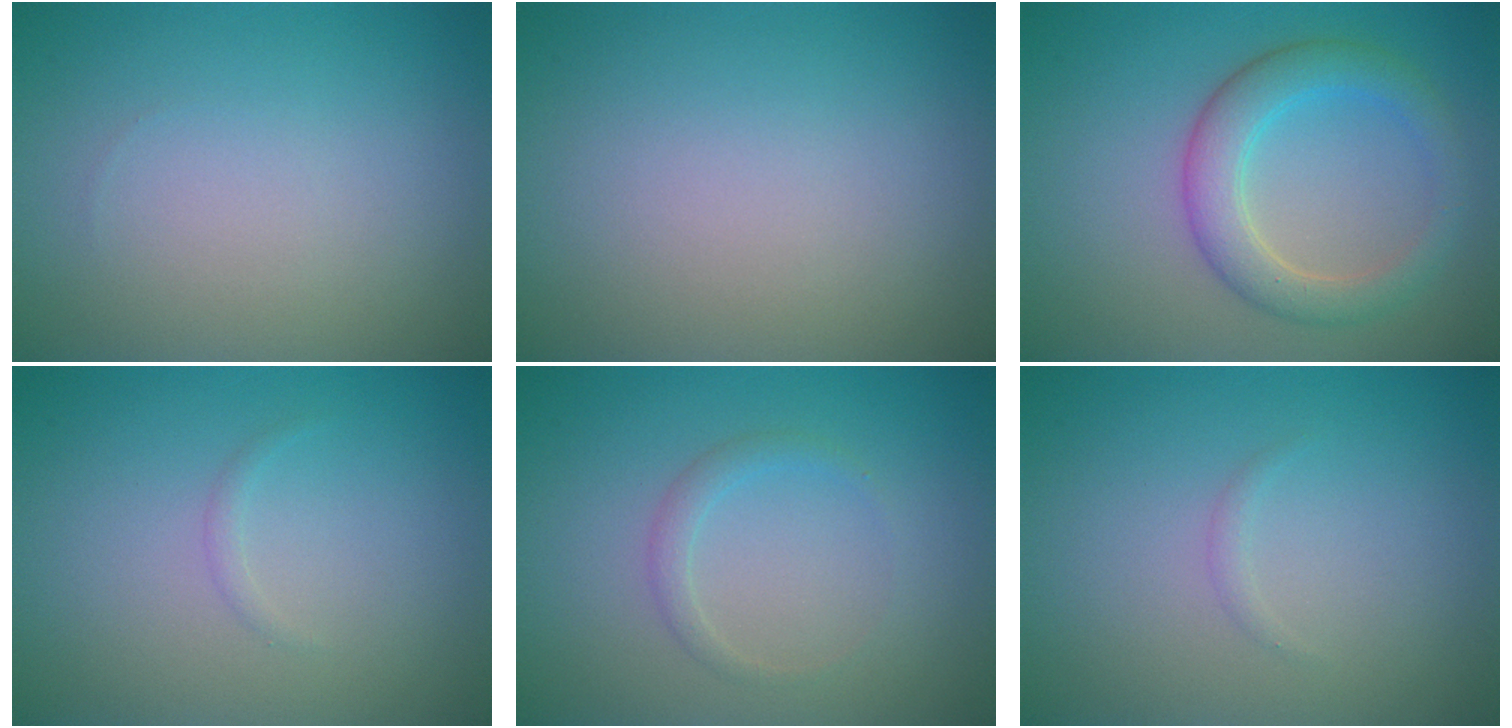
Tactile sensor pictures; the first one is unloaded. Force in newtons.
{"total": 0.0}
{"total": 4.3, "press": 4.3, "slide": 0.2}
{"total": 0.5, "press": 0.5, "slide": 0.0}
{"total": 1.3, "press": 1.3, "slide": 0.0}
{"total": 0.6, "press": 0.6, "slide": 0.1}